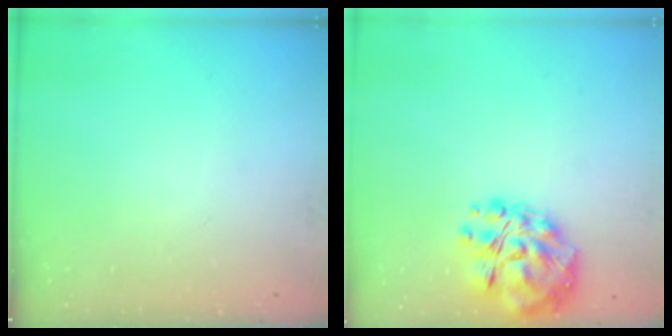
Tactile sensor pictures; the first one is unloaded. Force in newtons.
{"total": 14.0, "press": 13.5, "slide": 3.6}